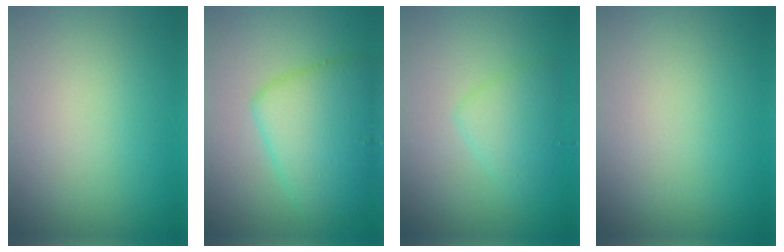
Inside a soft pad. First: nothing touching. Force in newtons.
{"total": 5.9, "press": 5.9, "slide": 0.3}
{"total": 2.5, "press": 2.5, "slide": 0.1}
{"total": 0.0}